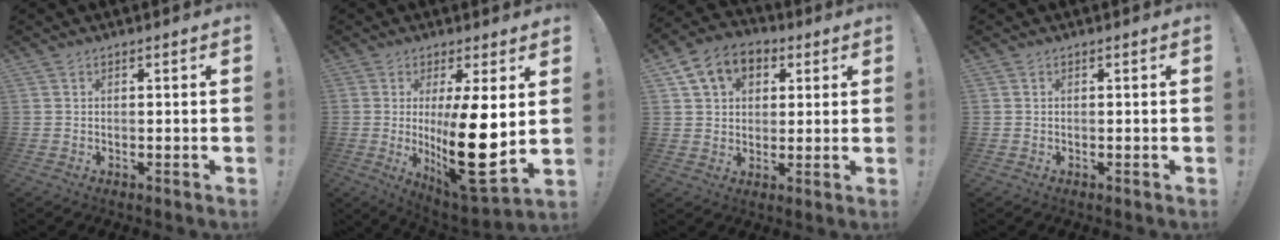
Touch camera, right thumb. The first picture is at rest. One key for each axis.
{"total": 19.2, "fx": 0.8, "fy": 5.9, "fz": 18.3, "tx": -0.276, "ty": -0.036, "tz": 0.021}
{"total": 11.2, "fx": 4.7, "fy": 8.4, "fz": 5.8, "tx": -0.090, "ty": -0.009, "tz": 0.093}
{"total": 0.0}